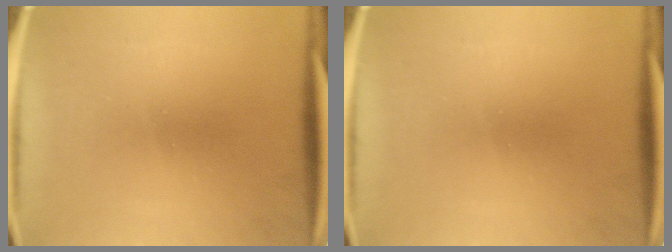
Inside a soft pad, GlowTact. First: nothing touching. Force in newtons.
{"total": 0.0}